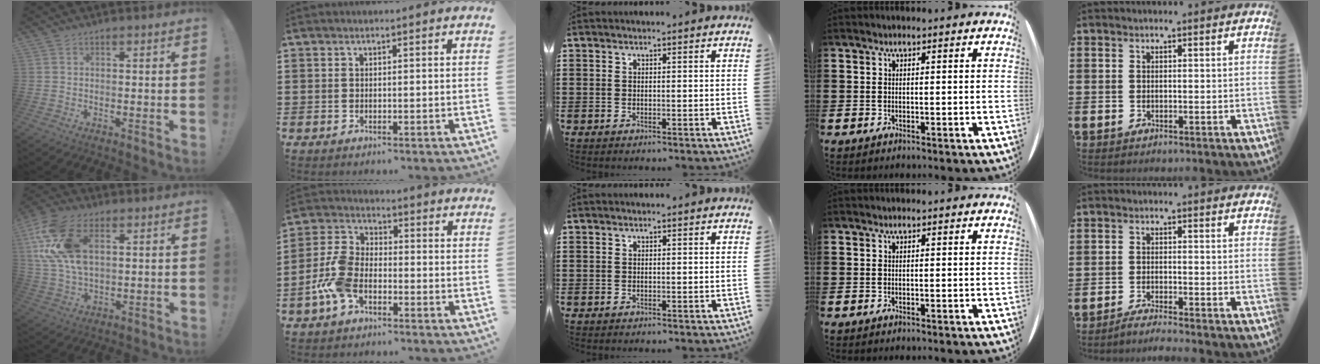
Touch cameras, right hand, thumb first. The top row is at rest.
{"thumb": {"total": 17.9, "force": [6.0, 11.0, 12.8], "torque": [-0.271, -0.010, 0.110]}, "index": {"total": 7.2, "force": [-3.2, 4.0, 5.1], "torque": [-0.137, 0.003, -0.069]}, "little": {"total": 1.8, "force": [-1.7, -0.2, 0.6], "torque": [-0.008, 0.002, -0.032]}}